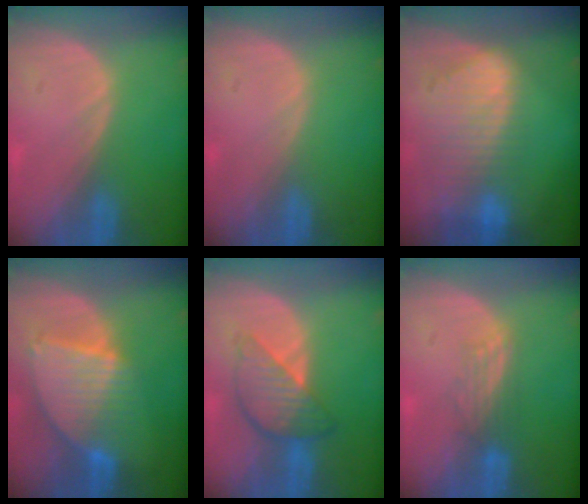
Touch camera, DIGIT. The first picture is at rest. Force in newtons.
{"total": 0.0}
{"total": 9.3, "press": 8.1, "slide": 4.4}
{"total": 8.4, "press": 7.5, "slide": 3.8}
{"total": 6.3, "press": 6.3, "slide": 0.2}
{"total": 2.8, "press": 2.7, "slide": 0.6}